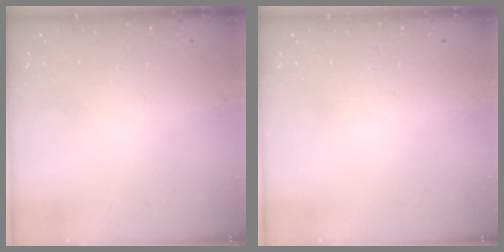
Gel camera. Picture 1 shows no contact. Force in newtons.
{"total": 0.0}